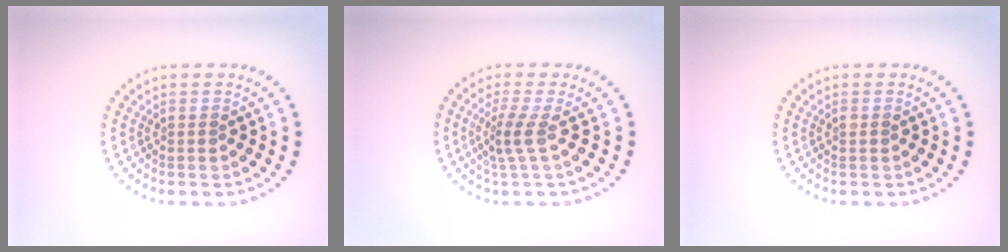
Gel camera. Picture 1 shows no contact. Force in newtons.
{"total": 2.3, "press": 1.7, "slide": 1.6}
{"total": 0.6, "press": 0.6, "slide": 0.0}